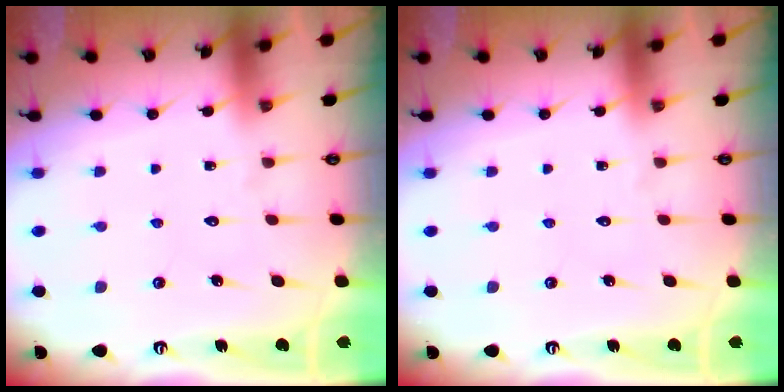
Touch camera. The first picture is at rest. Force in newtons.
{"total": 0.0}